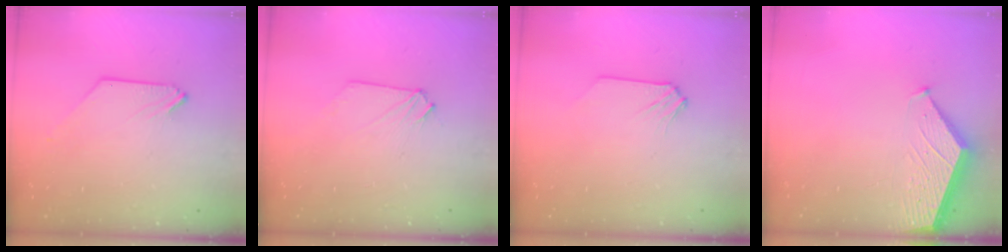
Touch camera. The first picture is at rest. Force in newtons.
{"total": 0.8, "press": 0.8, "slide": 0.2}
{"total": 0.0}
{"total": 3.3, "press": 3.3, "slide": 0.4}